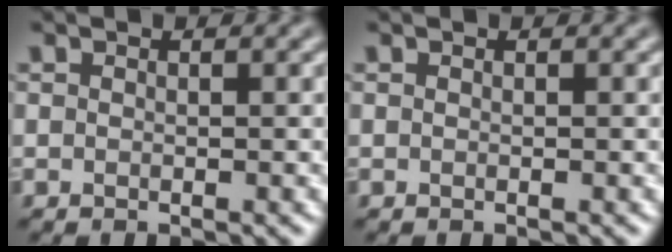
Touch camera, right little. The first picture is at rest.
{"total": 0.0}